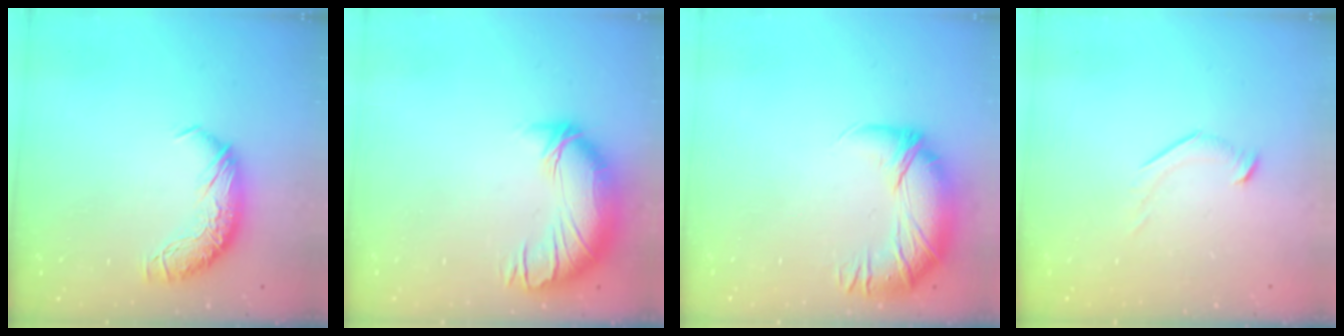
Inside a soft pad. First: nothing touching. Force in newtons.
{"total": 2.5, "press": 1.2, "slide": 2.2}
{"total": 2.7, "press": 1.3, "slide": 2.3}
{"total": 5.6, "press": 5.5, "slide": 1.2}